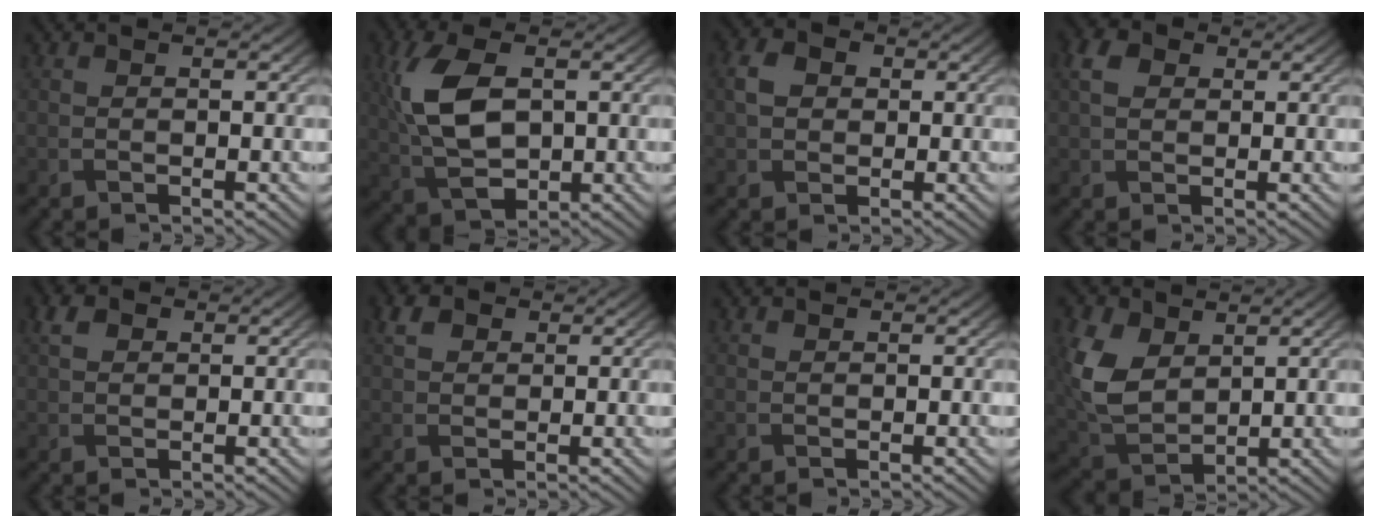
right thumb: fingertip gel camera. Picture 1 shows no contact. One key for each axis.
{"total": 9.9, "fx": 1.6, "fy": 5.6, "fz": 8.0, "tx": -0.196, "ty": 0.001, "tz": 0.031}
{"total": 3.5, "fx": 0.4, "fy": 2.9, "fz": 1.9, "tx": -0.049, "ty": 0.005, "tz": 0.000}
{"total": 3.4, "fx": 1.1, "fy": 2.5, "fz": 2.1, "tx": -0.052, "ty": 0.008, "tz": 0.014}
{"total": 2.5, "fx": 1.1, "fy": 1.7, "fz": 1.4, "tx": -0.032, "ty": 0.006, "tz": 0.018}
{"total": 3.0, "fx": 1.5, "fy": 2.2, "fz": 1.5, "tx": -0.036, "ty": 0.007, "tz": 0.025}
{"total": 0.7, "fx": 0.6, "fy": 0.1, "fz": 0.0, "tx": -0.003, "ty": 0.004, "tz": 0.016}
{"total": 9.4, "fx": 3.1, "fy": 6.3, "fz": 6.2, "tx": -0.182, "ty": 0.002, "tz": 0.068}